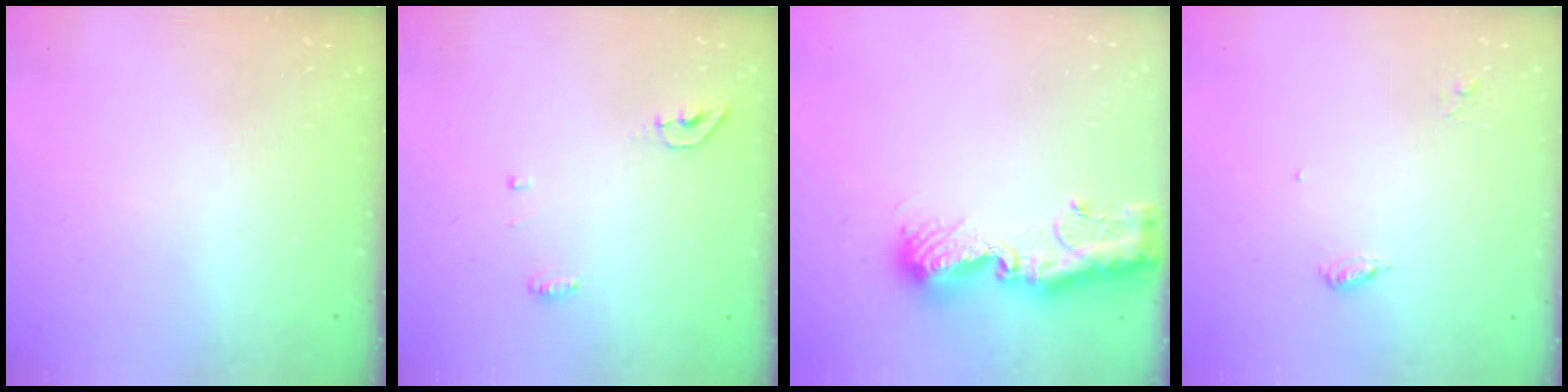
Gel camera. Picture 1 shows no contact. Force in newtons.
{"total": 4.5, "press": 4.2, "slide": 1.5}
{"total": 12.2, "press": 12.1, "slide": 0.8}
{"total": 4.0, "press": 4.0, "slide": 0.4}